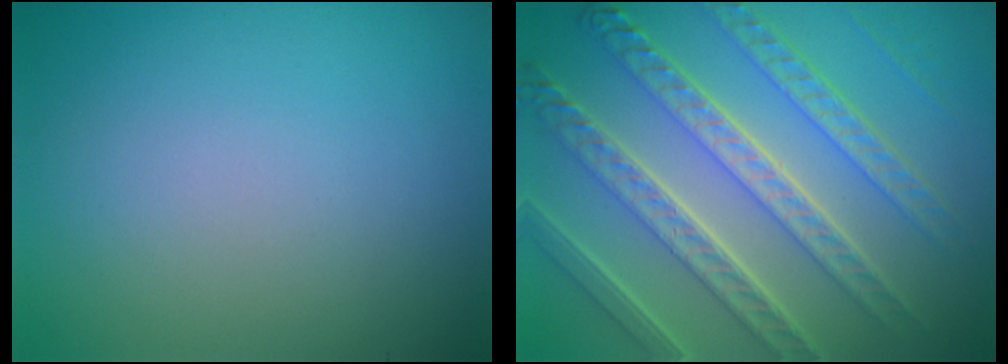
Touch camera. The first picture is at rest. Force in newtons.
{"total": 8.4, "press": 6.2, "slide": 5.8}